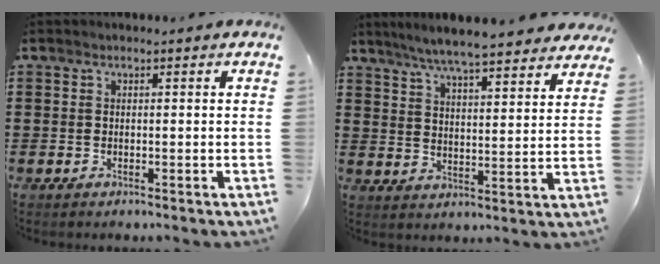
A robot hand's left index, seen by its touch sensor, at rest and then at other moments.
{"total": 6.4, "force": [5.9, -0.1, 2.4], "torque": [-0.070, -0.029, 0.103]}